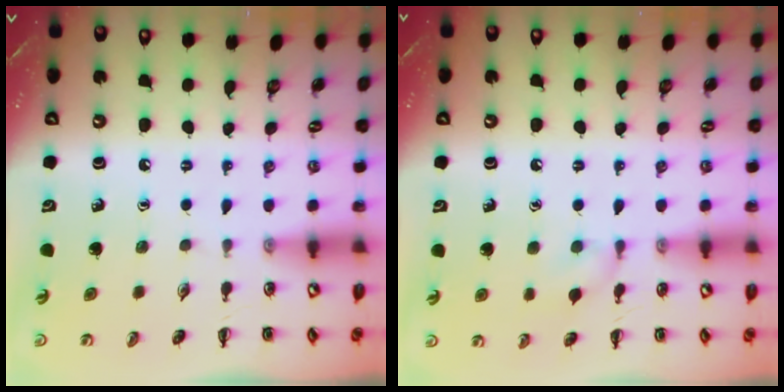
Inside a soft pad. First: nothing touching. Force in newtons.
{"total": 6.6, "press": 6.4, "slide": 1.5}